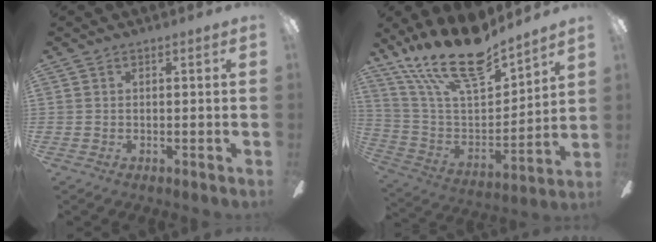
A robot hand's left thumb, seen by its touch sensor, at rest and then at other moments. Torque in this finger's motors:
{"motor_torque": [0.78, -0.12, 1.47, -1.30, 0.43]}